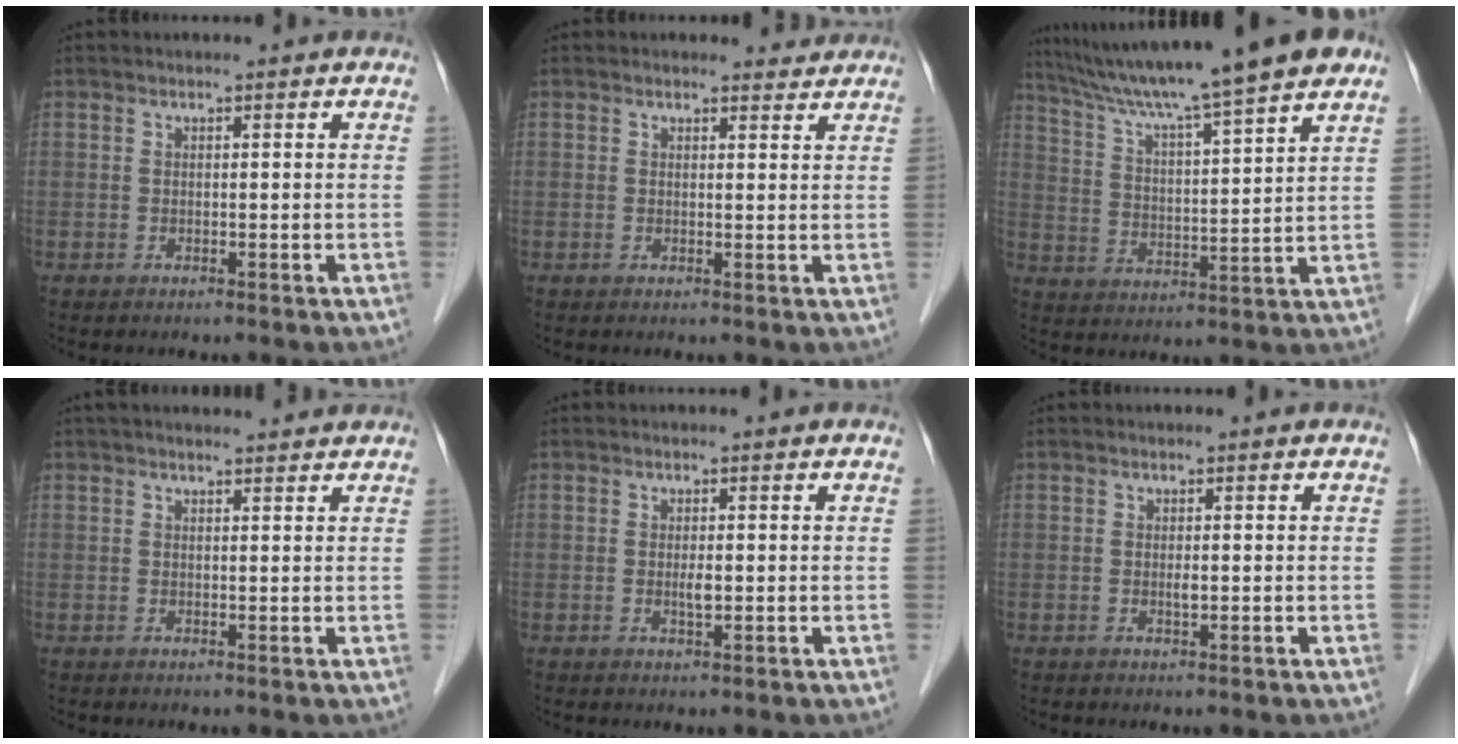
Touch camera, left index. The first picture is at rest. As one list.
[{"total": 1.9, "force": [1.8, 0.6, -0.2], "torque": [-0.001, -0.007, 0.016]}, {"total": 18.7, "force": [15.1, -0.3, 11.1], "torque": [-0.181, 0.020, 0.229]}, {"total": 7.8, "force": [7.1, 1.2, 3.0], "torque": [-0.039, 0.025, 0.089]}, {"total": 1.3, "force": [-0.2, 0.3, 1.3], "torque": [-0.024, -0.005, -0.002]}, {"total": 0.7, "force": [-0.1, 0.2, 0.7], "torque": [-0.014, -0.005, -0.003]}]